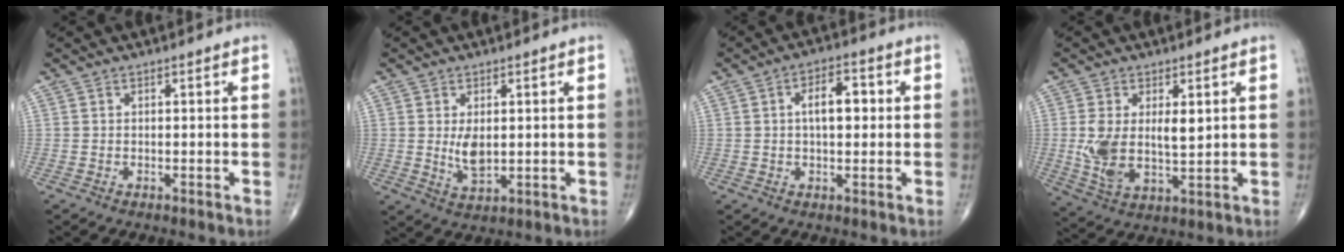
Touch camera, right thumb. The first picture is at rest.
{"total": 4.6, "force": [0.5, 2.4, 3.9], "torque": [-0.065, -0.013, 0.017]}
{"total": 6.7, "force": [0.8, 3.4, 5.7], "torque": [-0.074, 0.011, 0.007]}
{"total": 10.0, "force": [1.4, 5.3, 8.4], "torque": [-0.153, -0.017, 0.037]}